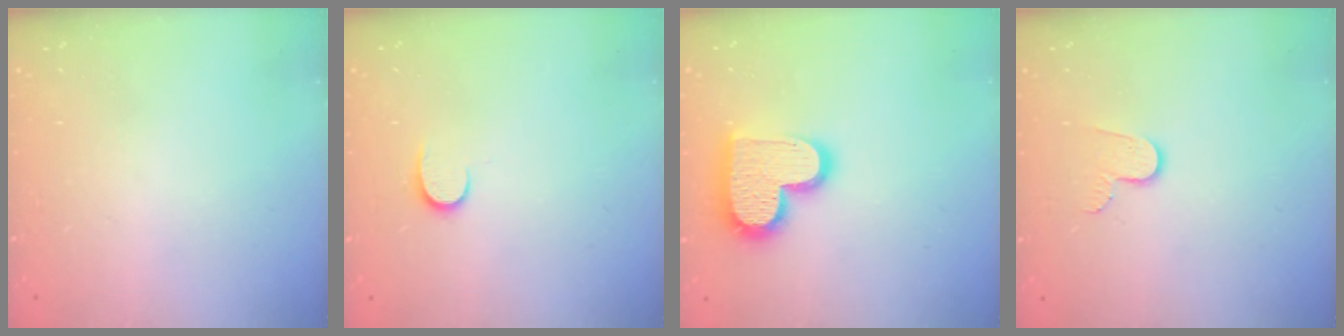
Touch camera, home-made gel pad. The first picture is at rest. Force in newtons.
{"total": 6.5, "press": 6.5, "slide": 0.7}
{"total": 16.0, "press": 16.0, "slide": 1.1}
{"total": 7.0, "press": 7.0, "slide": 0.5}